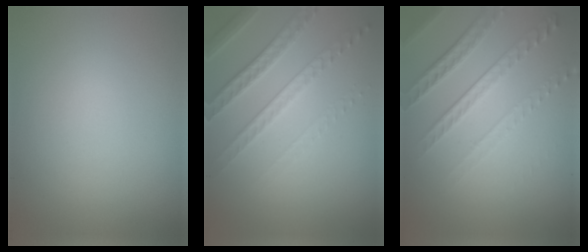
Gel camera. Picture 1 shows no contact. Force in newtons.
{"total": 4.7, "press": 3.1, "slide": 3.4}
{"total": 5.0, "press": 3.2, "slide": 3.8}